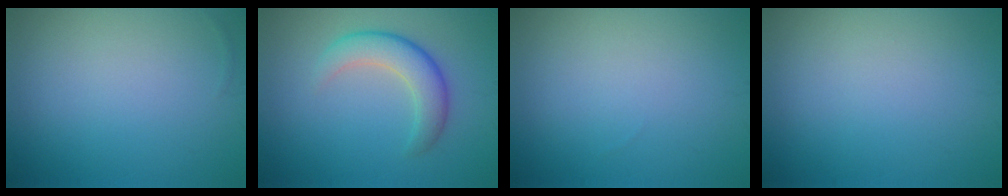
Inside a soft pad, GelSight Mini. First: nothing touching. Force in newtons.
{"total": 4.1, "press": 4.1, "slide": 0.1}
{"total": 0.0}
{"total": 0.0}